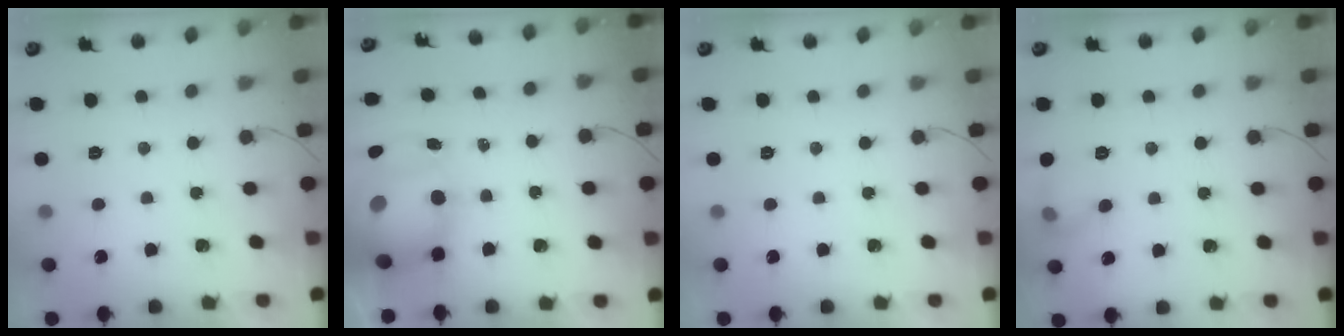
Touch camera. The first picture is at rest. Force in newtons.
{"total": 12.2, "press": 11.8, "slide": 3.0}
{"total": 0.0}
{"total": 7.3, "press": 7.2, "slide": 1.2}